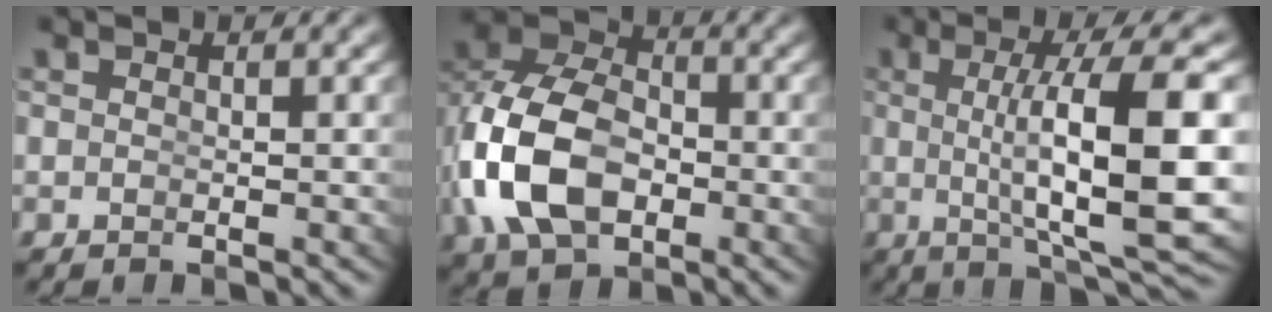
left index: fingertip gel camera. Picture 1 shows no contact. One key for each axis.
{"total": 10.6, "fx": -0.9, "fy": 8.0, "fz": 6.9, "tx": -0.153, "ty": -0.023, "tz": -0.006}
{"total": 11.1, "fx": -1.0, "fy": 2.3, "fz": 10.8, "tx": -0.154, "ty": -0.006, "tz": -0.003}